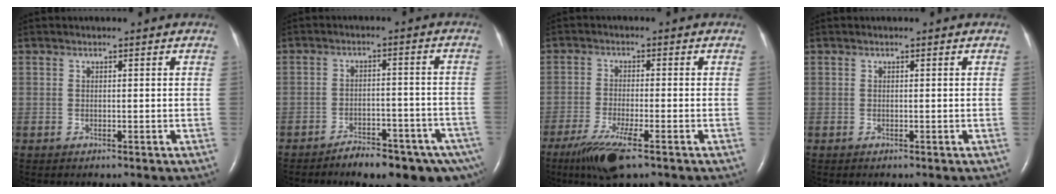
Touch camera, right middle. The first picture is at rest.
{"total": 12.3, "force": [-9.3, 3.7, 7.1], "torque": [-0.064, 0.023, -0.126]}
{"total": 7.6, "force": [-4.9, 0.8, 5.8], "torque": [-0.114, -0.021, -0.085]}
{"total": 0.0}